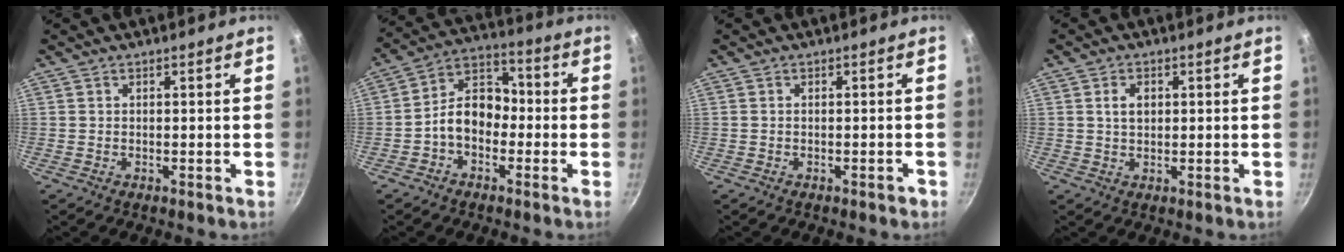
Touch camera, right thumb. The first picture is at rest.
{"total": 9.9, "force": [-2.3, 7.1, 6.4], "torque": [-0.066, 0.045, -0.059]}
{"total": 1.2, "force": [-0.7, 0.5, 0.8], "torque": [-0.010, 0.012, -0.005]}
{"total": 3.0, "force": [0.7, 2.1, 2.1], "torque": [-0.027, -0.001, 0.013]}